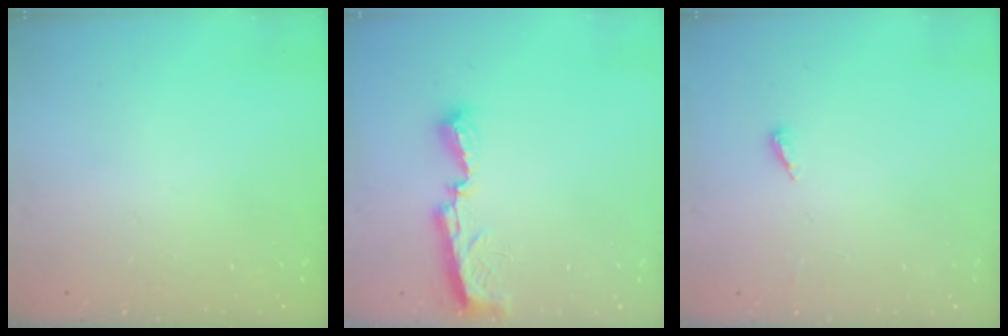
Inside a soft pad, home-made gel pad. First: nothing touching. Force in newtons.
{"total": 7.9, "press": 7.8, "slide": 0.4}
{"total": 2.8, "press": 2.8, "slide": 0.2}